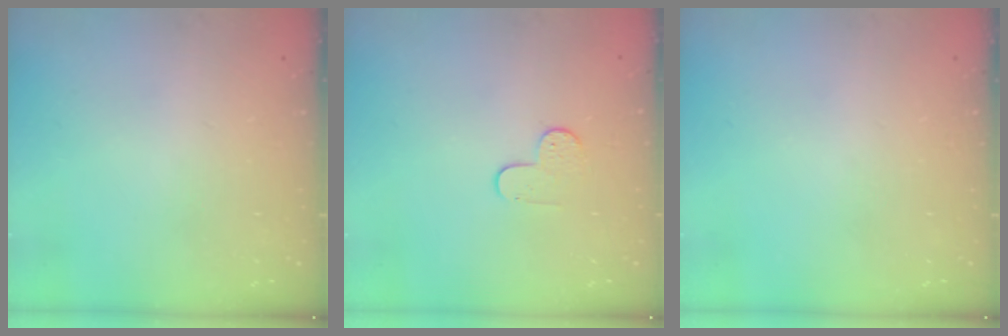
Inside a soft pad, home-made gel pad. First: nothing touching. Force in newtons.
{"total": 5.8, "press": 5.7, "slide": 0.6}
{"total": 0.0}